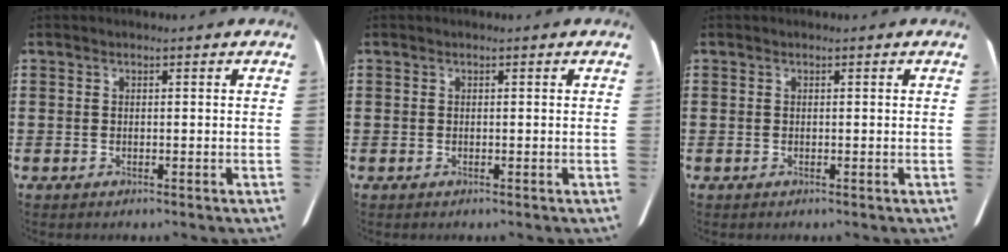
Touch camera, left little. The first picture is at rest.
{"total": 0.0}
{"total": 0.0}